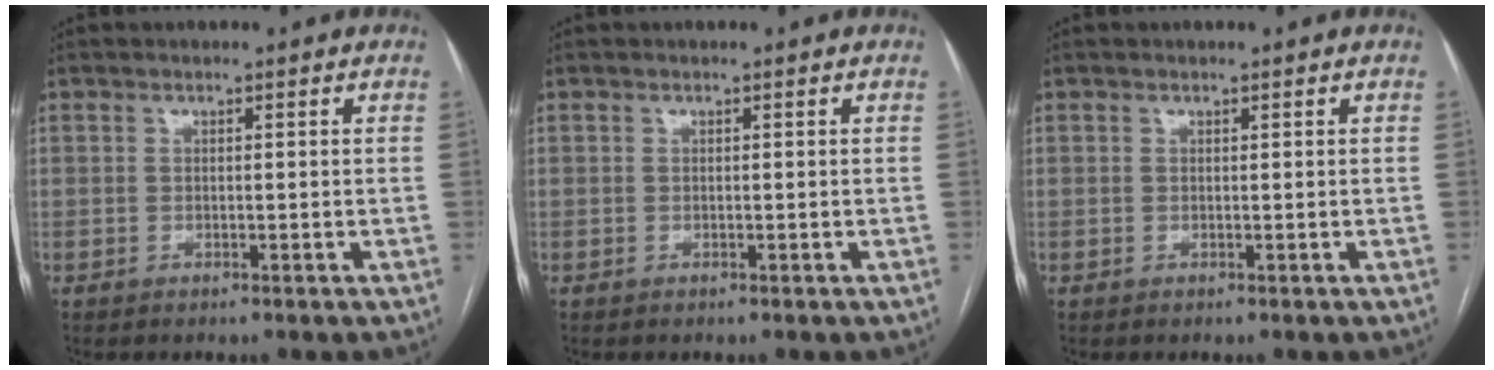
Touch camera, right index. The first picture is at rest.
{"total": 0.0}
{"total": 0.0}